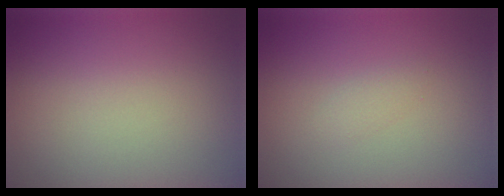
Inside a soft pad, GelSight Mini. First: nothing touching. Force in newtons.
{"total": 0.8, "press": 0.8, "slide": 0.1}